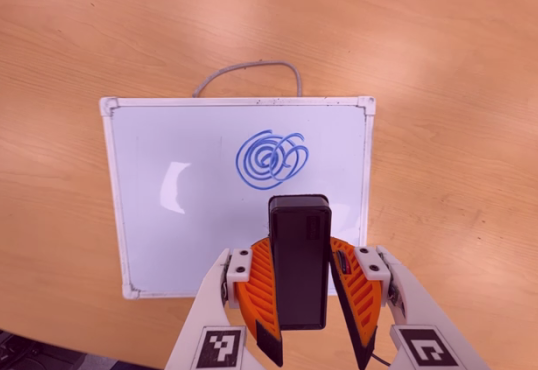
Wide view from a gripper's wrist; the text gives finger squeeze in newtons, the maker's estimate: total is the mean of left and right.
{"total": 6.2, "left": 5.8, "right": 6.6}